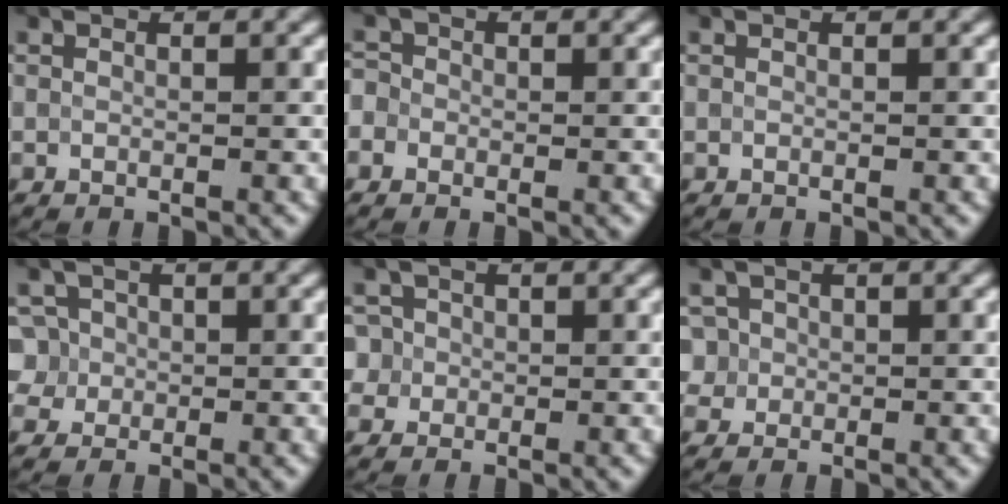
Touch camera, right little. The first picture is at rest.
{"total": 1.4, "force": [-0.3, 1.3, 0.5], "torque": [0.000, 0.010, -0.018]}
{"total": 0.0}
{"total": 3.8, "force": [0.1, 3.6, 1.0], "torque": [-0.007, 0.026, -0.002]}
{"total": 3.0, "force": [0.5, 2.9, 0.8], "torque": [-0.003, 0.020, 0.000]}
{"total": 2.5, "force": [0.4, 2.4, 0.5], "torque": [-0.007, 0.010, 0.016]}